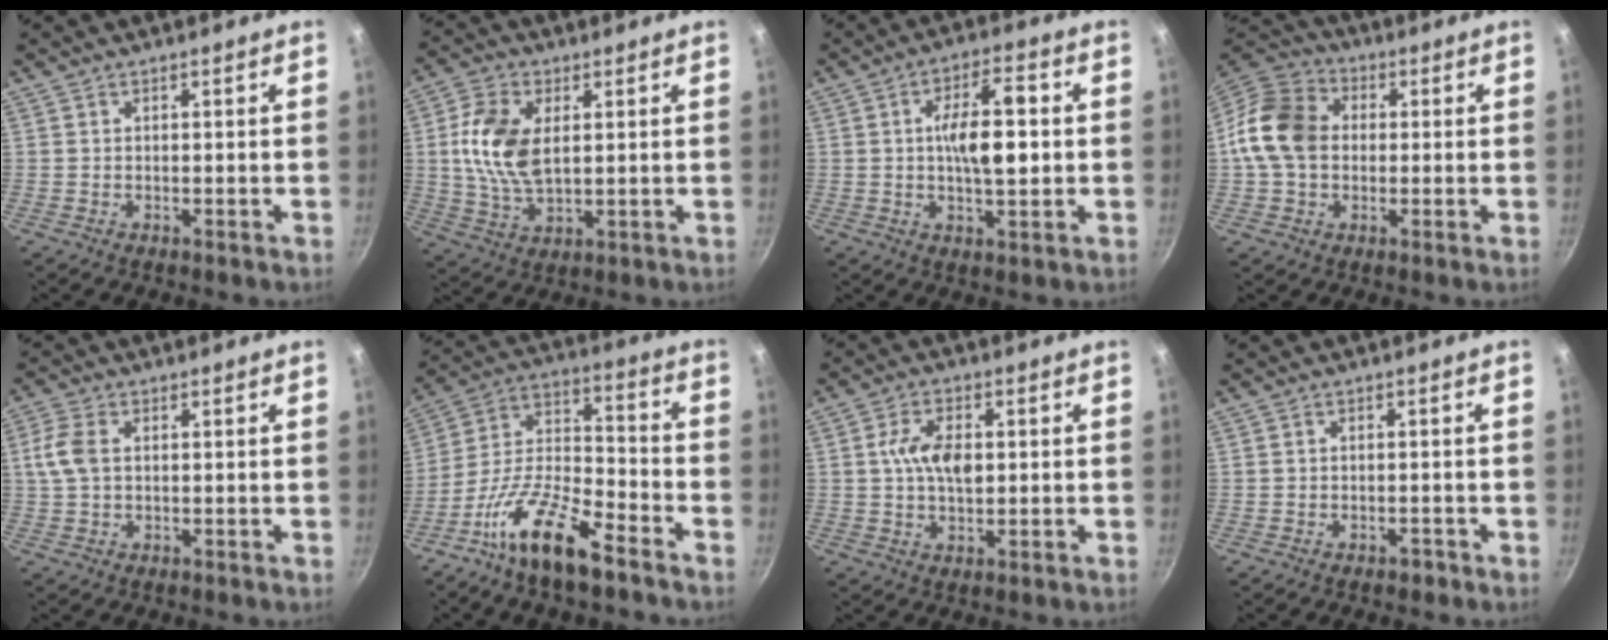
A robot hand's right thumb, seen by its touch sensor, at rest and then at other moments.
{"total": 11.7, "force": [2.0, 6.7, 9.4], "torque": [-0.179, -0.002, 0.039]}
{"total": 10.7, "force": [0.4, 4.1, 9.9], "torque": [-0.144, 0.013, 0.002]}
{"total": 13.6, "force": [0.3, 10.5, 8.6], "torque": [-0.135, 0.024, -0.010]}
{"total": 5.6, "force": [0.8, 3.5, 4.3], "torque": [-0.094, 0.010, 0.013]}
{"total": 16.7, "force": [-10.5, 5.6, 11.7], "torque": [-0.211, 0.072, -0.210]}
{"total": 7.2, "force": [0.7, 4.0, 5.9], "torque": [-0.096, 0.008, 0.007]}
{"total": 1.4, "force": [-1.0, 0.7, 0.5], "torque": [-0.001, 0.014, -0.007]}